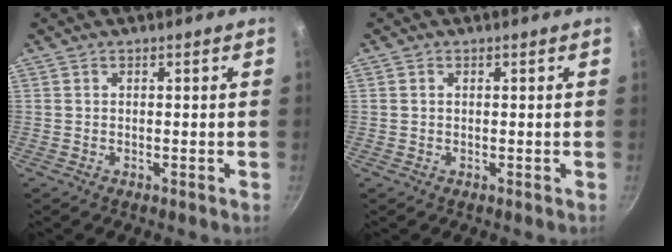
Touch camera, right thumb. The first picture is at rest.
{"total": 0.6, "force": [0.1, 0.4, 0.4], "torque": [-0.007, 0.001, 0.002]}